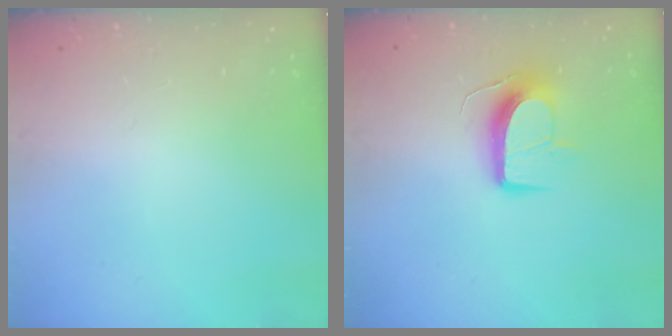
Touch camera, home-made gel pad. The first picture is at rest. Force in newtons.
{"total": 11.6, "press": 11.6, "slide": 0.1}